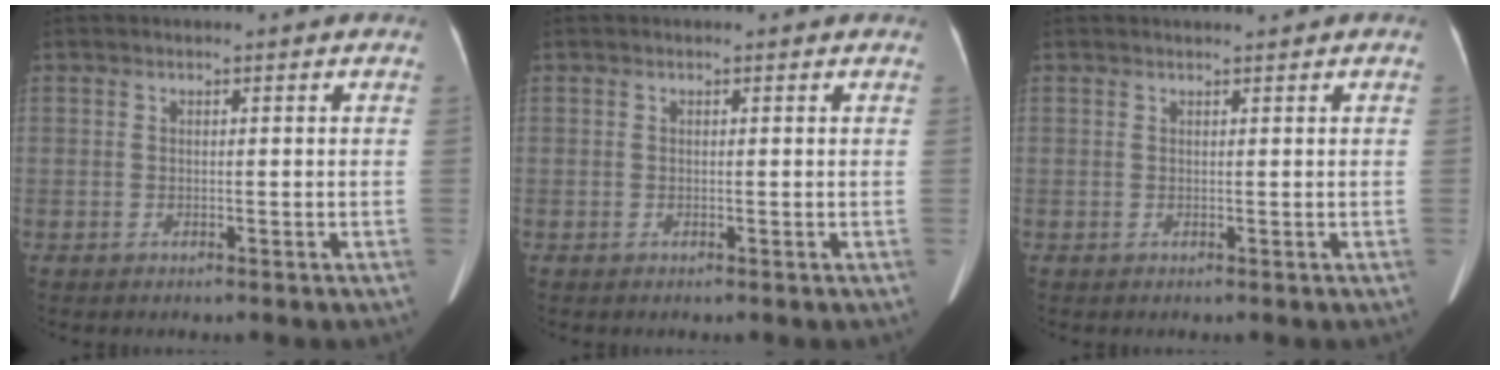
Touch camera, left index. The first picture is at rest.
{"total": 0.0}
{"total": 0.8, "force": [0.7, -0.1, 0.2], "torque": [-0.004, 0.004, 0.014]}